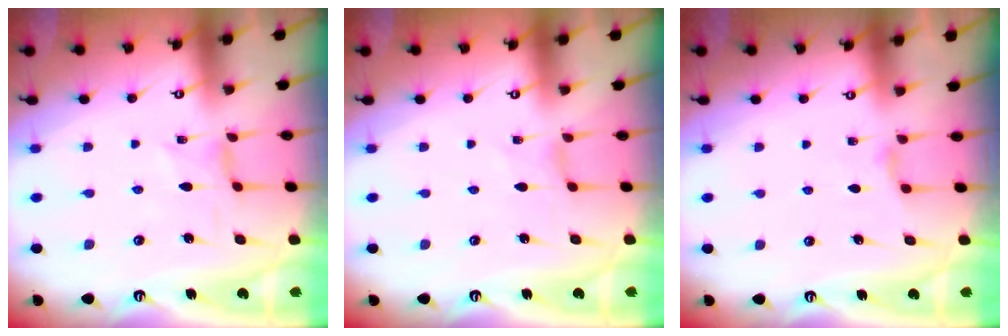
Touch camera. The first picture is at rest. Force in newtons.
{"total": 0.0}
{"total": 2.3, "press": 2.3, "slide": 0.4}